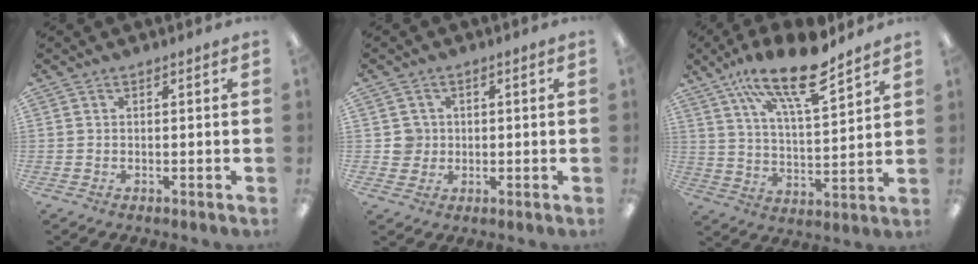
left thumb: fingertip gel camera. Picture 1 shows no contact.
{"total": 3.8, "force": [0.5, 3.8, 0.4], "torque": [-0.002, 0.001, 0.006]}
{"total": 18.0, "force": [12.5, 5.5, 11.8], "torque": [-0.203, -0.065, 0.208]}